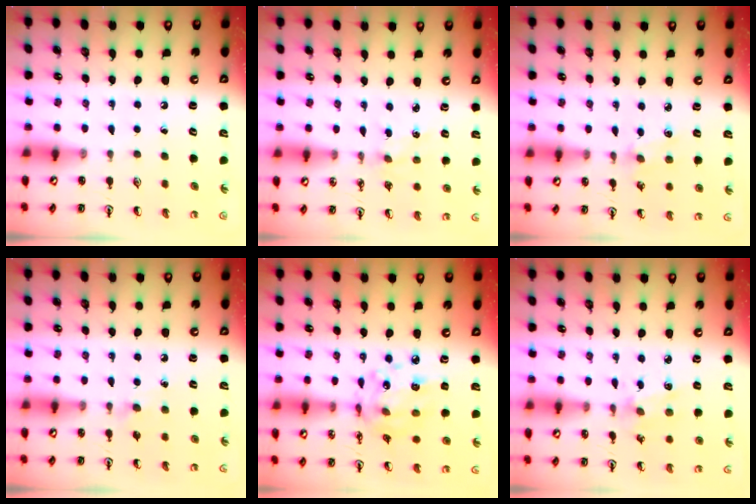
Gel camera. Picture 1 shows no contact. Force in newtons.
{"total": 1.5, "press": 1.5, "slide": 0.2}
{"total": 4.5, "press": 4.4, "slide": 0.6}
{"total": 4.5, "press": 4.4, "slide": 0.7}
{"total": 13.3, "press": 13.3, "slide": 0.9}
{"total": 3.3, "press": 3.2, "slide": 0.3}